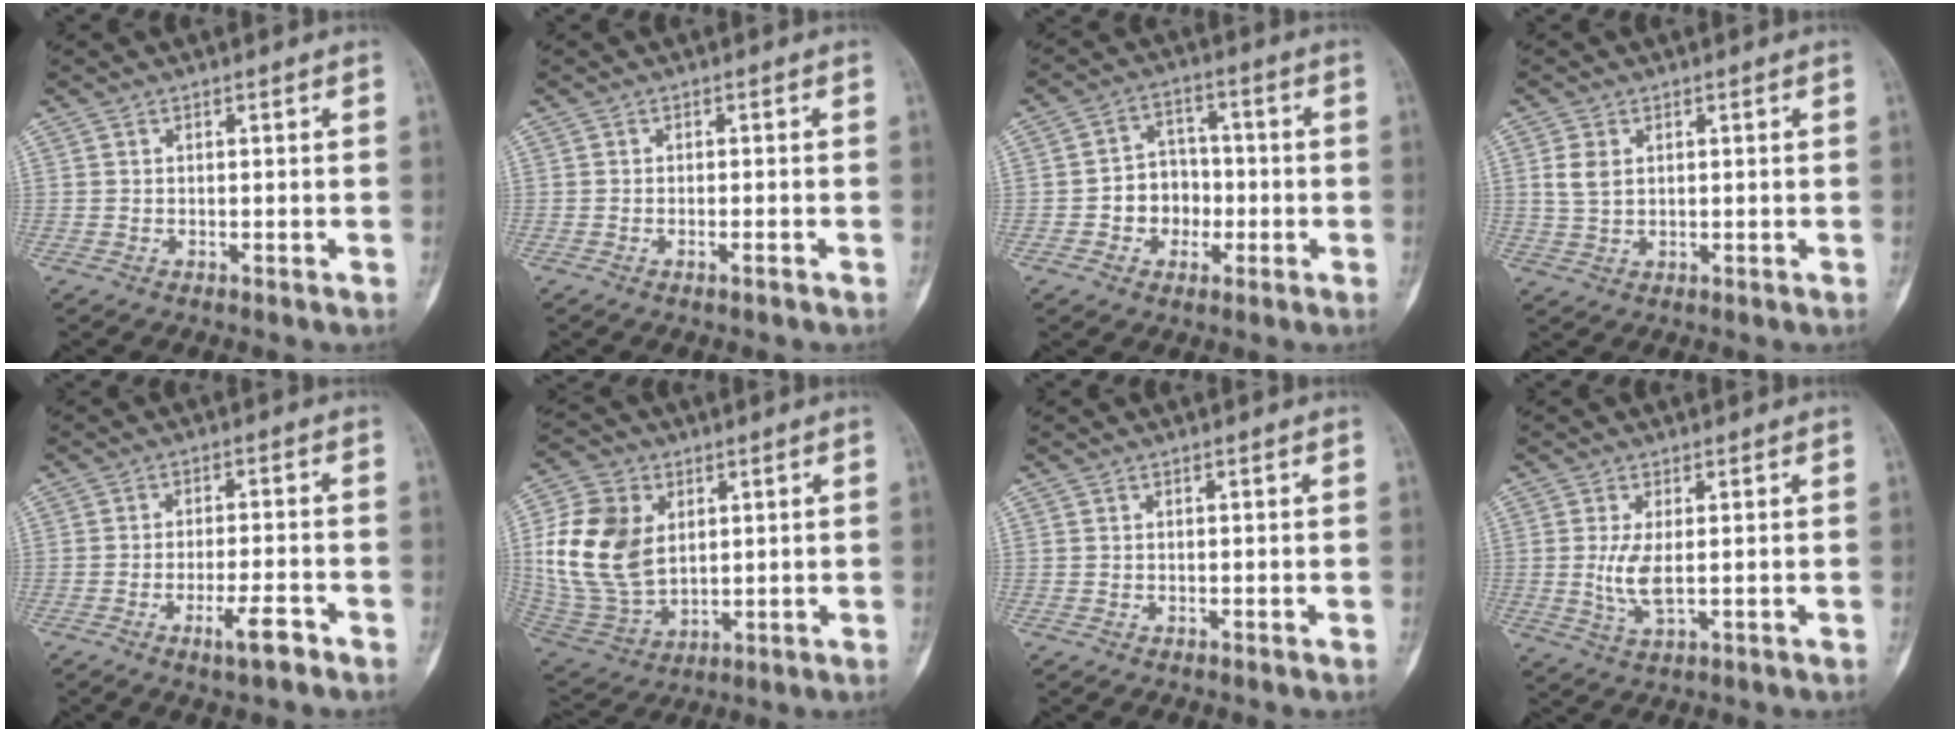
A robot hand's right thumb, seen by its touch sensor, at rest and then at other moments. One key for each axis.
{"total": 1.1, "fx": -0.7, "fy": 0.1, "fz": 0.8, "tx": -0.019, "ty": 0.004, "tz": -0.011}
{"total": 7.7, "fx": -1.7, "fy": 6.6, "fz": 3.6, "tx": -0.011, "ty": 0.026, "tz": -0.036}
{"total": 3.8, "fx": 1.0, "fy": 2.6, "fz": 2.6, "tx": -0.051, "ty": 0.000, "tz": 0.024}
{"total": 5.4, "fx": -3.2, "fy": 1.1, "fz": 4.2, "tx": -0.075, "ty": 0.015, "tz": -0.052}
{"total": 17.3, "fx": 3.2, "fy": 12.3, "fz": 11.7, "tx": -0.219, "ty": -0.010, "tz": 0.072}
{"total": 0.0}
{"total": 4.9, "fx": 0.1, "fy": 1.7, "fz": 4.6, "tx": -0.106, "ty": -0.011, "tz": 0.008}